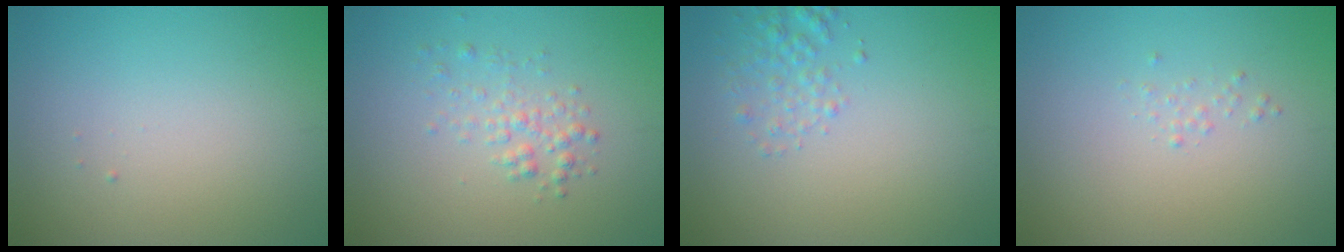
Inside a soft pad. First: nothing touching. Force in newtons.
{"total": 1.8, "press": 1.8, "slide": 0.1}
{"total": 1.8, "press": 1.8, "slide": 0.1}
{"total": 0.5, "press": 0.5, "slide": 0.0}